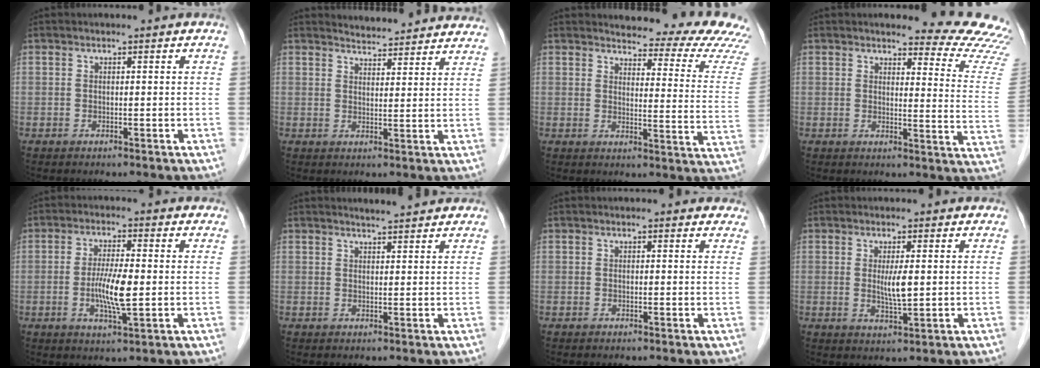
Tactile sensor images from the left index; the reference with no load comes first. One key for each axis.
{"total": 12.4, "fx": 12.0, "fy": 1.9, "fz": 2.1, "tx": -0.006, "ty": -0.002, "tz": 0.131}
{"total": 17.6, "fx": 17.0, "fy": 2.1, "fz": 4.4, "tx": -0.029, "ty": -0.104, "tz": 0.164}
{"total": 14.2, "fx": 13.9, "fy": 1.1, "fz": 2.7, "tx": -0.002, "ty": -0.114, "tz": 0.122}
{"total": 6.4, "fx": -0.8, "fy": 0.9, "fz": 6.3, "tx": -0.120, "ty": -0.011, "tz": -0.017}
{"total": 3.6, "fx": 3.4, "fy": 0.1, "fz": 1.1, "tx": -0.018, "ty": 0.008, "tz": 0.047}
{"total": 1.9, "fx": 1.5, "fy": 1.2, "fz": 0.3, "tx": 0.012, "ty": 0.000, "tz": 0.003}
{"total": 3.5, "fx": 0.4, "fy": 0.6, "fz": 3.4, "tx": -0.059, "ty": -0.010, "tz": 0.007}